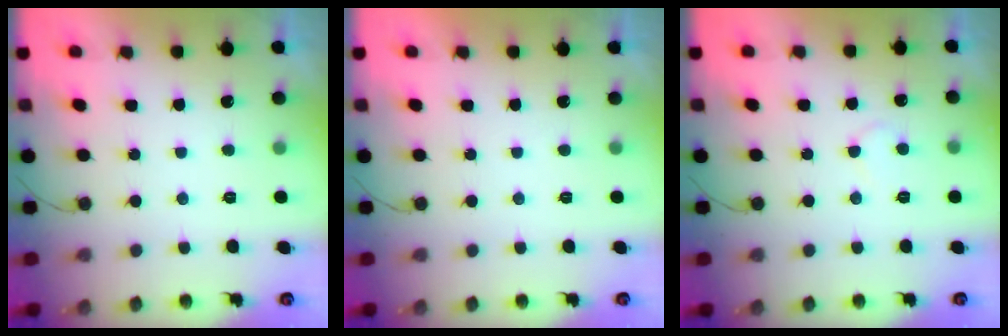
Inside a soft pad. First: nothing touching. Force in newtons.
{"total": 1.7, "press": 1.7, "slide": 0.0}
{"total": 4.9, "press": 4.9, "slide": 0.5}